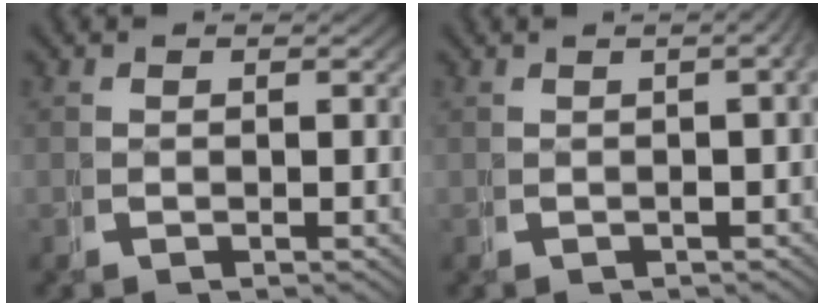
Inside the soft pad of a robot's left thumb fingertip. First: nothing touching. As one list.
[{"total": 4.0, "force": [0.4, 1.6, 3.6], "torque": [-0.039, 0.022, -0.001]}]